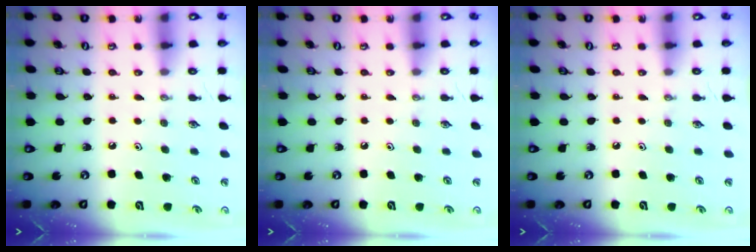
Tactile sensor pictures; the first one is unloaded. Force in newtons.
{"total": 0.0}
{"total": 0.0}